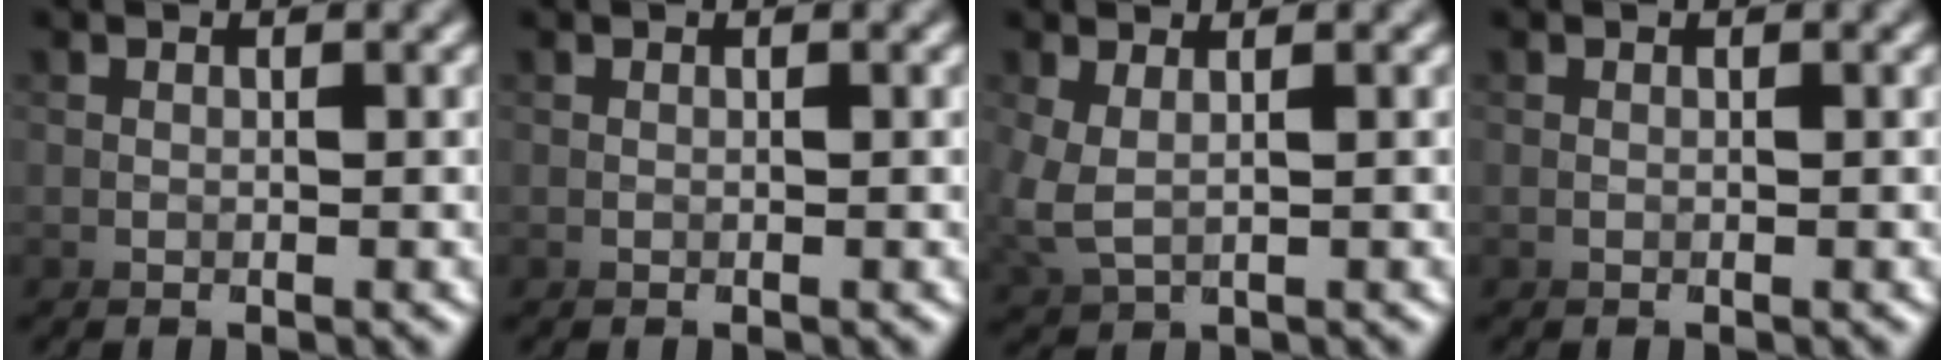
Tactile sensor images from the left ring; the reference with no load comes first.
{"total": 0.0}
{"total": 1.0, "force": [-0.4, 0.1, 1.0], "torque": [-0.049, -0.019, 0.007]}
{"total": 0.0}